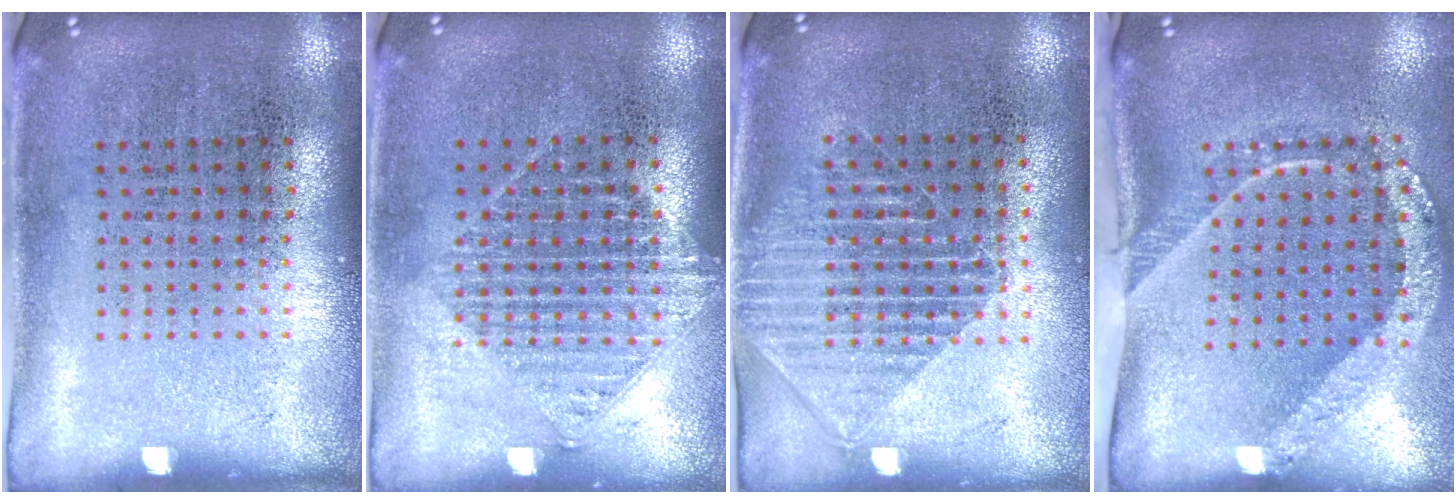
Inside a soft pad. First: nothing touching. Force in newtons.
{"total": 1.2, "press": 1.1, "slide": 0.5}
{"total": 1.4, "press": 1.2, "slide": 0.8}
{"total": 2.5, "press": 1.7, "slide": 1.8}